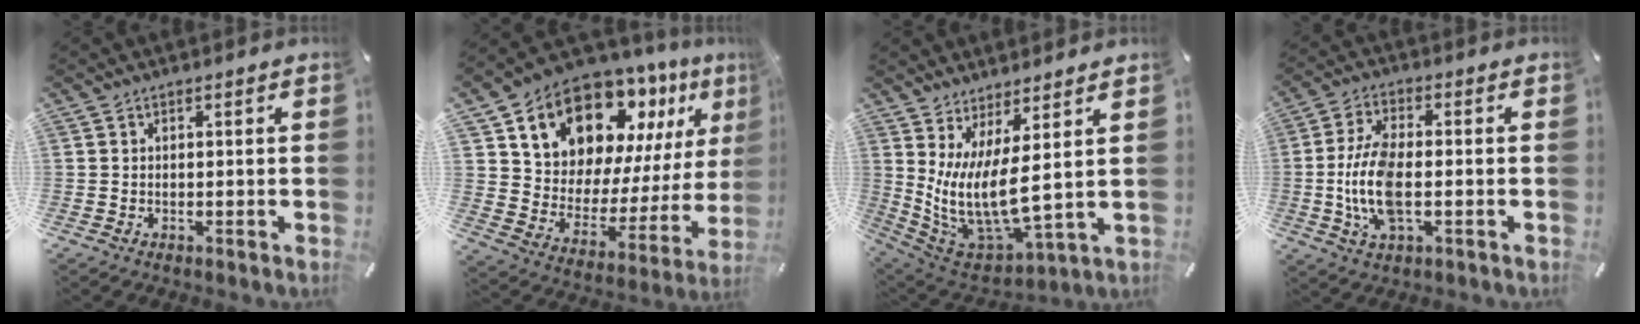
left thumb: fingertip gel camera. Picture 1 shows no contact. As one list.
[{"total": 16.0, "force": [12.1, 9.3, 5.0], "torque": [-0.083, -0.107, 0.213]}, {"total": 11.5, "force": [3.3, 3.9, 10.3], "torque": [-0.242, -0.065, 0.058]}, {"total": 11.8, "force": [-1.6, 5.0, 10.5], "torque": [-0.230, -0.012, -0.031]}]